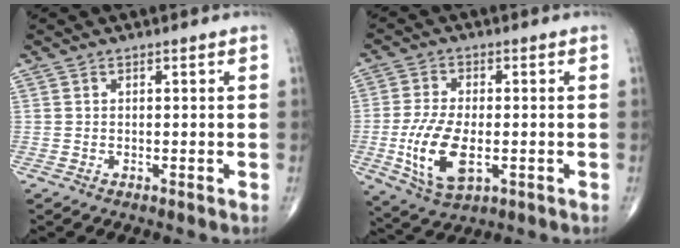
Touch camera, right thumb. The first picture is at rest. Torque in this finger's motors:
{"motor_torque": [0.77, 0.99, 1.16, 0.28, 0.42]}